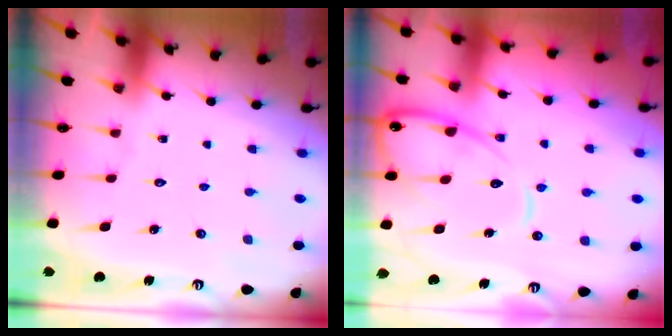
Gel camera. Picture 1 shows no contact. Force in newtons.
{"total": 12.7, "press": 12.7, "slide": 1.1}